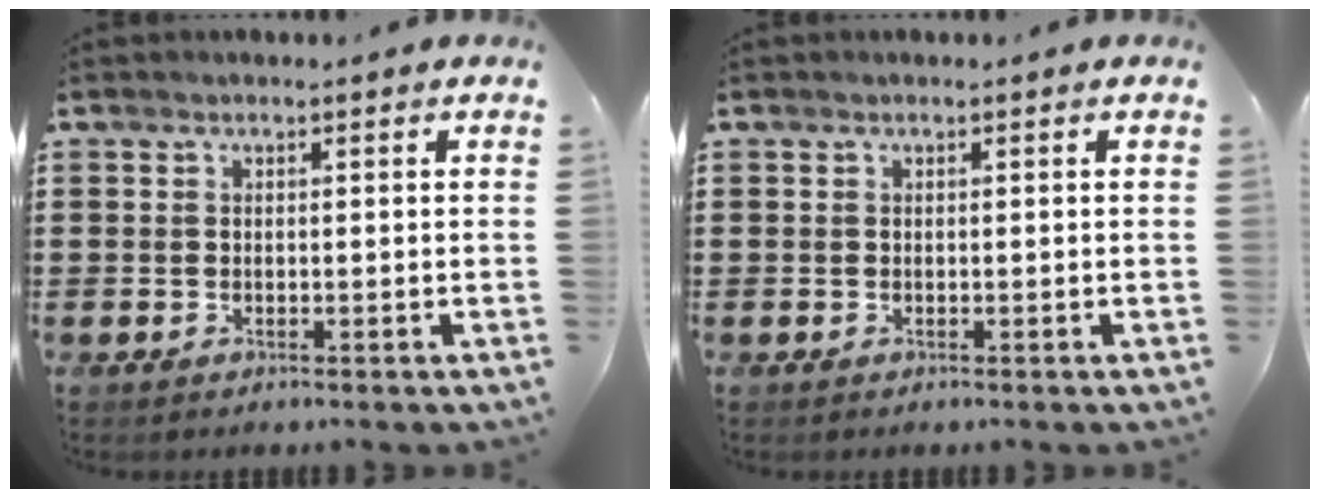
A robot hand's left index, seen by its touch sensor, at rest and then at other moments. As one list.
[{"total": 0.0}]